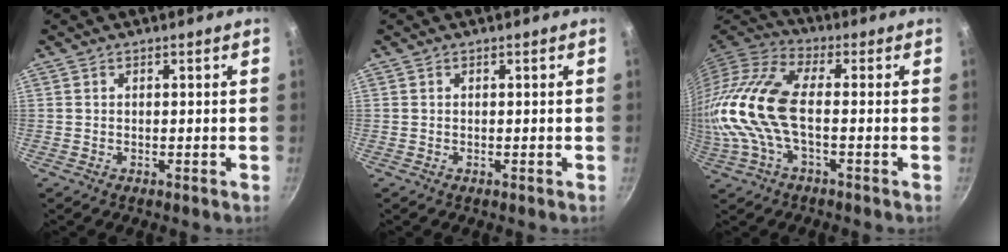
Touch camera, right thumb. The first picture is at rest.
{"total": 0.0}
{"total": 16.5, "force": [-1.5, 7.3, 14.7], "torque": [-0.321, 0.019, -0.046]}